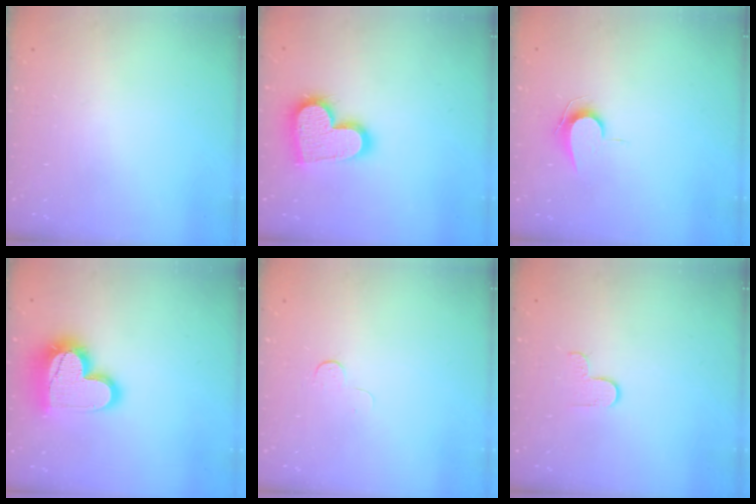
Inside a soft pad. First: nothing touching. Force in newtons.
{"total": 17.2, "press": 17.1, "slide": 1.2}
{"total": 6.9, "press": 6.8, "slide": 0.7}
{"total": 18.1, "press": 18.1, "slide": 1.4}
{"total": 3.9, "press": 3.8, "slide": 0.4}
{"total": 2.7, "press": 2.6, "slide": 0.4}